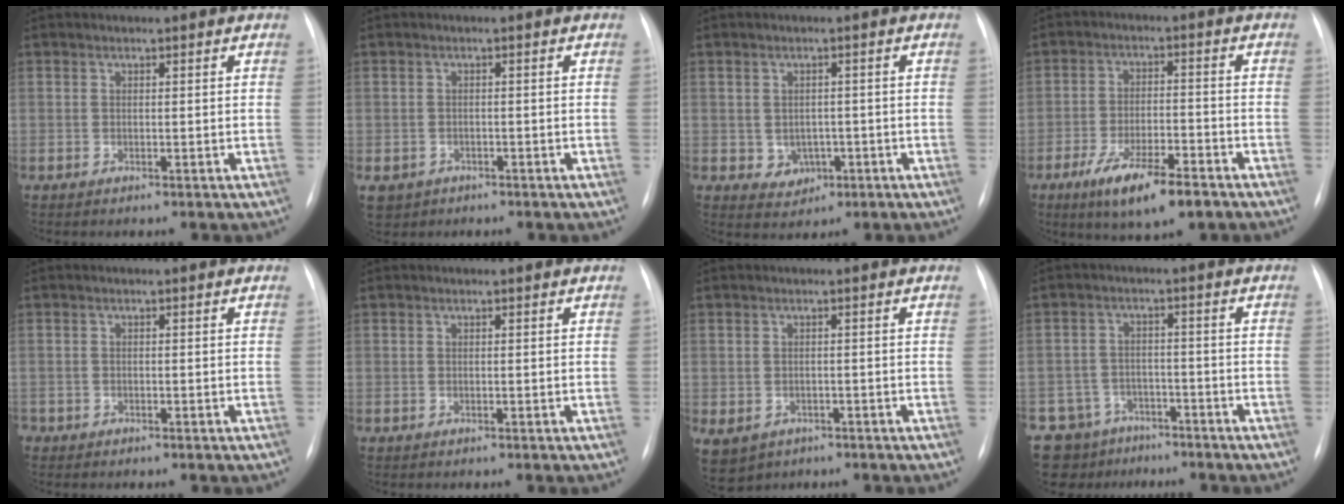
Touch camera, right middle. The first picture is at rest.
{"total": 4.5, "force": [-2.5, 3.7, 0.9], "torque": [-0.014, 0.002, -0.033]}
{"total": 3.5, "force": [-0.8, 3.0, 1.6], "torque": [-0.017, 0.004, 0.001]}
{"total": 10.4, "force": [-6.4, 2.7, 7.7], "torque": [-0.138, -0.015, -0.104]}
{"total": 0.8, "force": [-0.6, 0.6, 0.1], "torque": [0.000, 0.004, -0.008]}
{"total": 0.0}
{"total": 10.6, "force": [-5.1, 8.4, 4.1], "torque": [-0.118, -0.006, -0.056]}
{"total": 8.0, "force": [-6.0, 5.3, 0.4], "torque": [-0.004, 0.023, -0.089]}